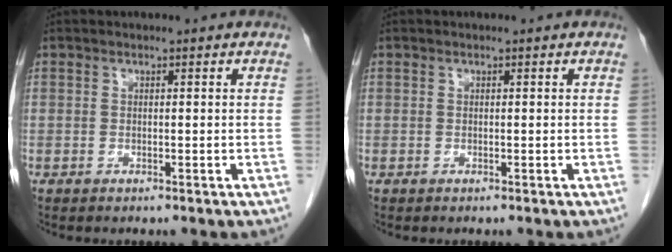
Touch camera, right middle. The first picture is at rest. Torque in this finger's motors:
{"motor_torque": [0.21, 0.00, 0.02, 0.01]}